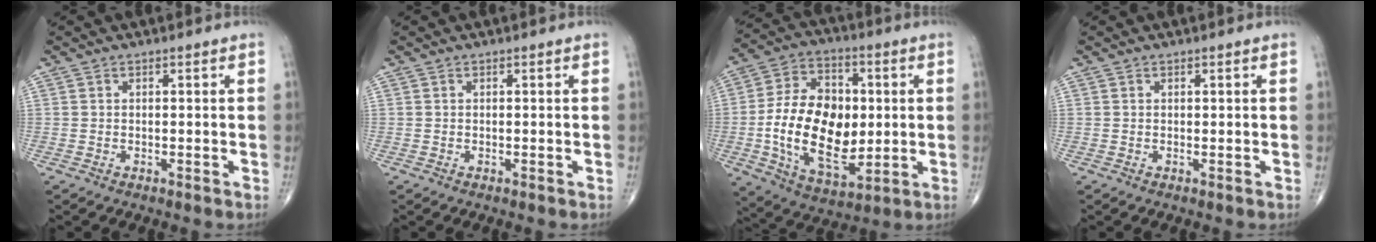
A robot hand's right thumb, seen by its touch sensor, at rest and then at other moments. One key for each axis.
{"total": 0.0}
{"total": 20.2, "fx": -0.8, "fy": 12.2, "fz": 16.0, "tx": -0.259, "ty": 0.003, "tz": -0.005}
{"total": 0.0}